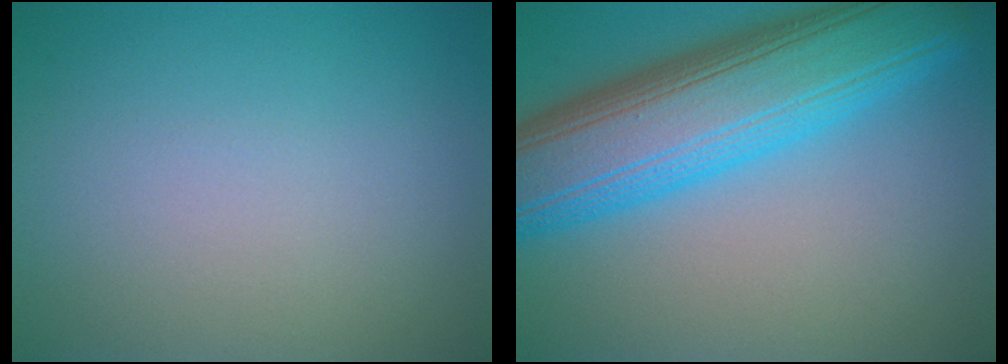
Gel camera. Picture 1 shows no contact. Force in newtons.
{"total": 12.1, "press": 12.1, "slide": 0.3}